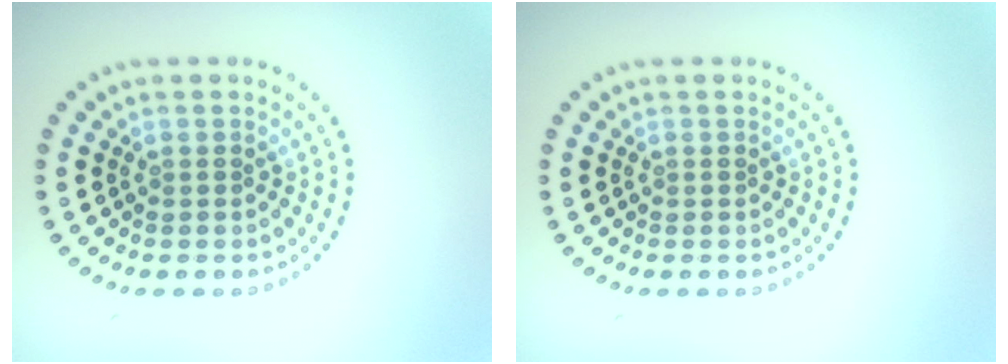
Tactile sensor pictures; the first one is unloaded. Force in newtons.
{"total": 0.0}